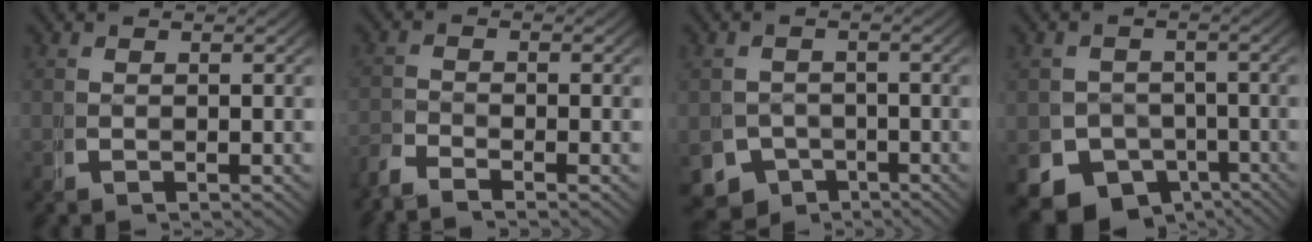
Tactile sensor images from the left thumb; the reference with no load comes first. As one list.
[{"total": 2.0, "force": [-1.9, 0.3, 0.8], "torque": [-0.012, -0.003, -0.045]}, {"total": 7.5, "force": [-4.8, 5.3, 2.4], "torque": [-0.040, -0.046, -0.069]}, {"total": 12.0, "force": [-6.6, 9.1, 4.4], "torque": [-0.091, -0.059, -0.095]}]